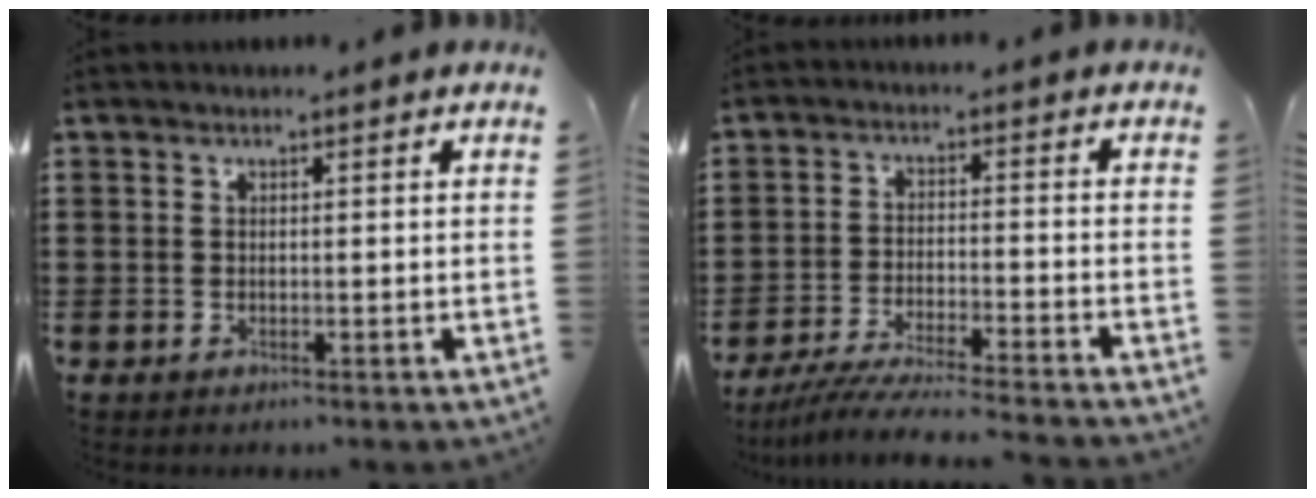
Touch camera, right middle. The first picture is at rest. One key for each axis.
{"total": 5.9, "fx": -5.6, "fy": -0.2, "fz": 2.0, "tx": -0.042, "ty": -0.016, "tz": -0.109}